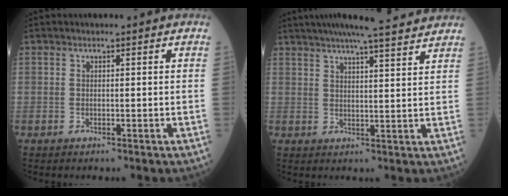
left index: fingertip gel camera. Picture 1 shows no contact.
{"total": 15.1, "force": [13.4, 0.9, 6.9], "torque": [-0.113, 0.023, 0.179]}